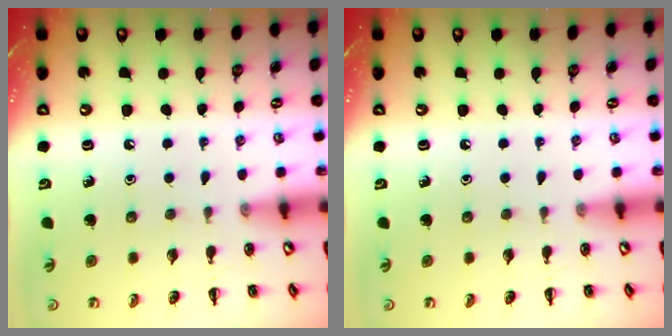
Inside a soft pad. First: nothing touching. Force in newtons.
{"total": 0.0}